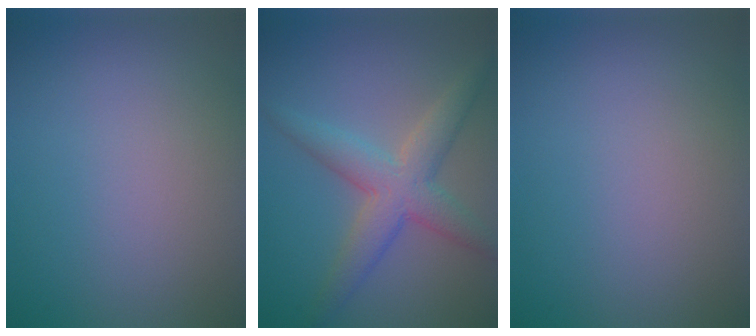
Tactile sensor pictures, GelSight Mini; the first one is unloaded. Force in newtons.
{"total": 5.0, "press": 5.0, "slide": 0.3}
{"total": 0.0}